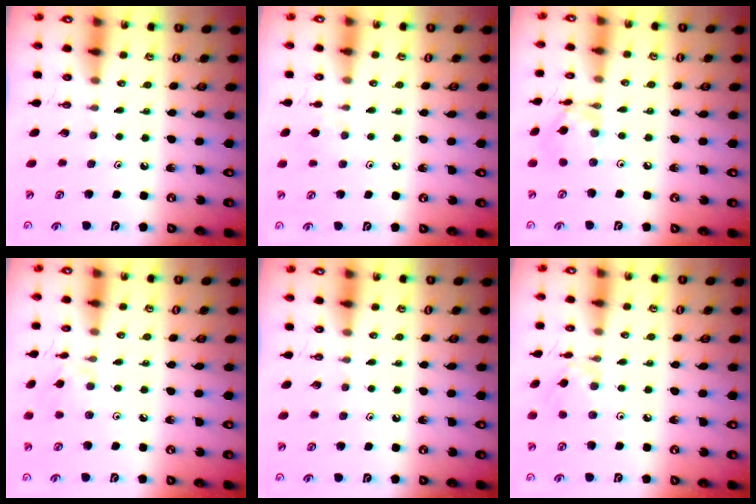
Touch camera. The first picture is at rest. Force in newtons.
{"total": 3.2, "press": 3.2, "slide": 0.7}
{"total": 10.1, "press": 10.1, "slide": 0.9}
{"total": 3.0, "press": 2.9, "slide": 0.5}
{"total": 0.0}
{"total": 2.7, "press": 2.6, "slide": 0.3}